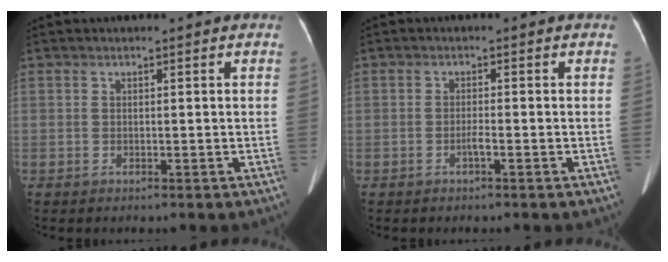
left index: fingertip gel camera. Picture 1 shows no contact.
{"total": 1.3, "force": [-0.8, 0.0, 1.1], "torque": [-0.022, 0.001, -0.014]}